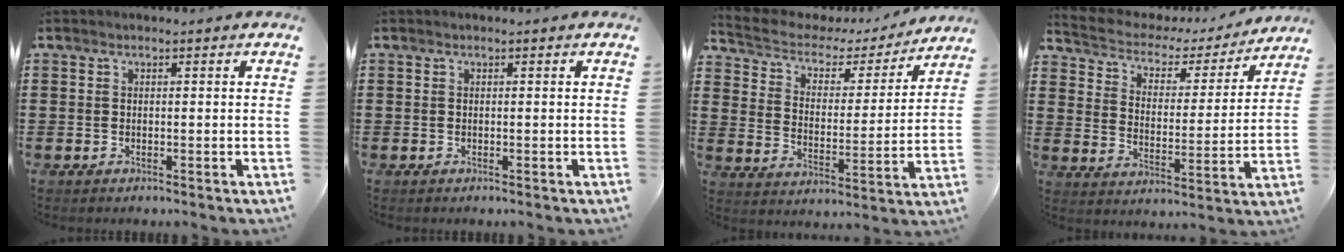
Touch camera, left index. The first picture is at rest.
{"total": 0.0}
{"total": 3.7, "force": [3.0, 2.0, 1.1], "torque": [-0.045, -0.020, 0.041]}
{"total": 3.1, "force": [2.5, 1.7, 0.6], "torque": [-0.034, -0.018, 0.033]}